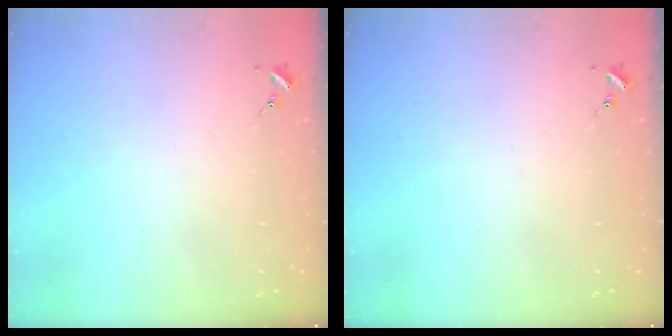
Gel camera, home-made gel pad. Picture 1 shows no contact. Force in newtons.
{"total": 0.0}